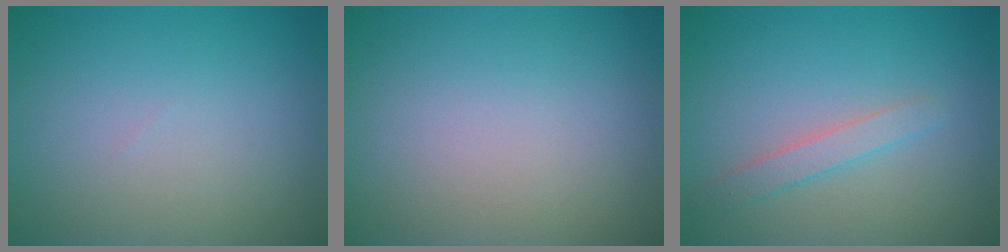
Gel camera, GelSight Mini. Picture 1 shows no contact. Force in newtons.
{"total": 0.0}
{"total": 1.8, "press": 1.8, "slide": 0.0}